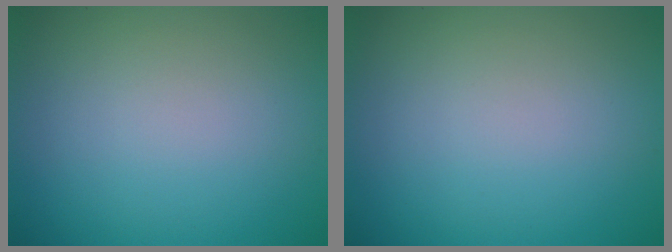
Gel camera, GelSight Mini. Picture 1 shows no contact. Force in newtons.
{"total": 0.0}